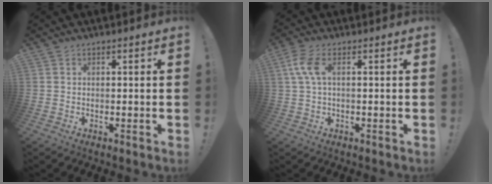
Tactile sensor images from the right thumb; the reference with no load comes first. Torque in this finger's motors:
{"motor_torque": [0.85, 0.96, 0.63, -0.31, 0.43]}